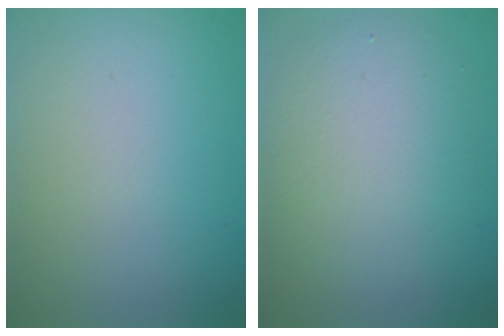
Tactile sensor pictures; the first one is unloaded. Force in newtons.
{"total": 5.3, "press": 5.3, "slide": 0.4}